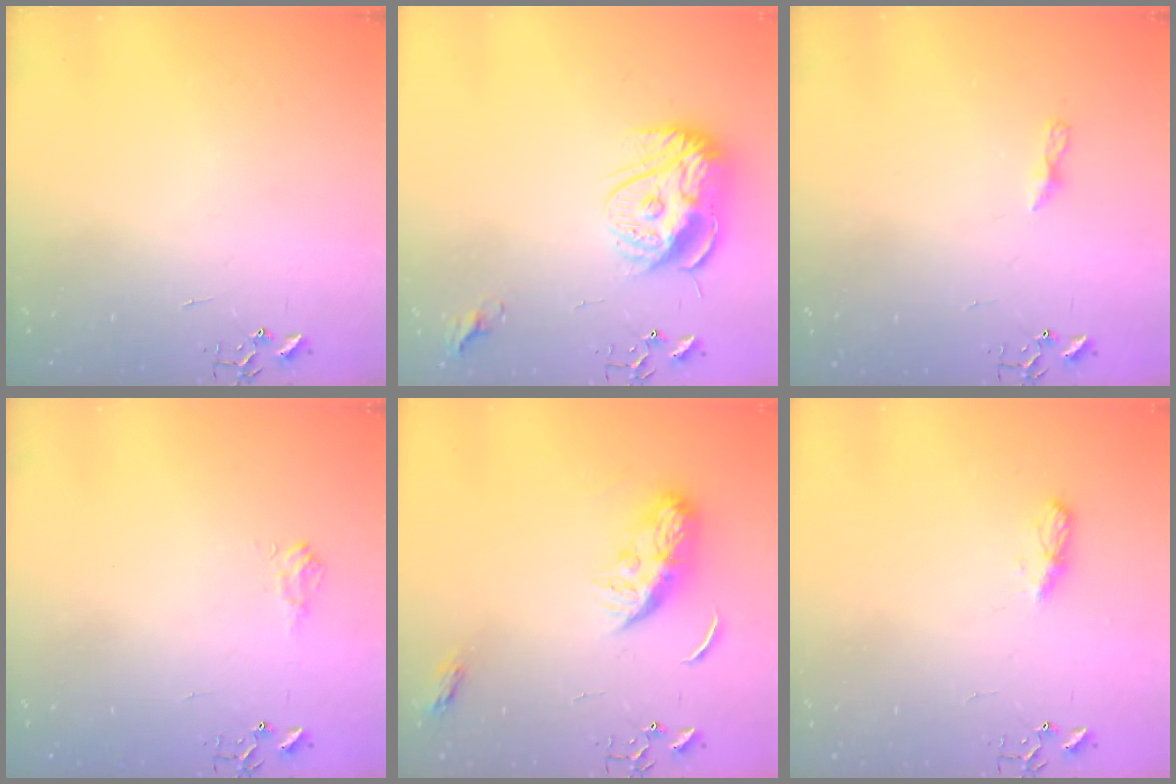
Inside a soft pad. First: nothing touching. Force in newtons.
{"total": 15.6, "press": 15.6, "slide": 1.3}
{"total": 3.7, "press": 3.7, "slide": 0.4}
{"total": 6.8, "press": 6.8, "slide": 0.8}
{"total": 11.2, "press": 11.2, "slide": 0.5}
{"total": 5.1, "press": 5.1, "slide": 0.5}